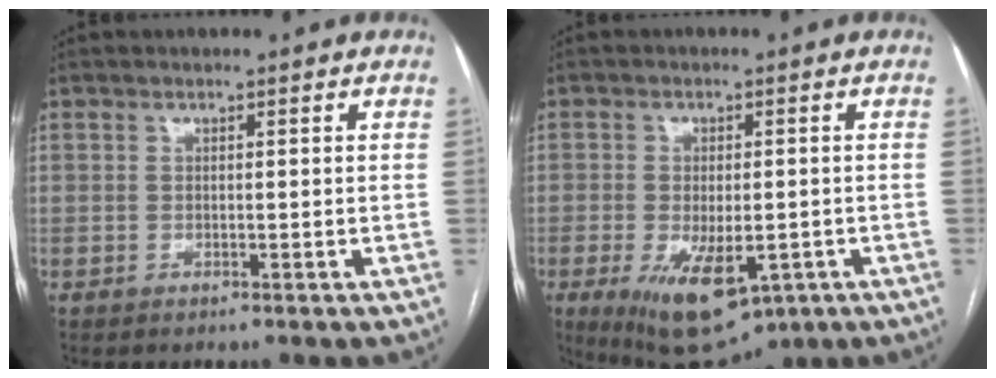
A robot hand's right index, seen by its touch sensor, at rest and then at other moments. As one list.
[{"total": 12.6, "force": [-5.3, 5.6, 9.9], "torque": [-0.171, -0.022, -0.068]}]